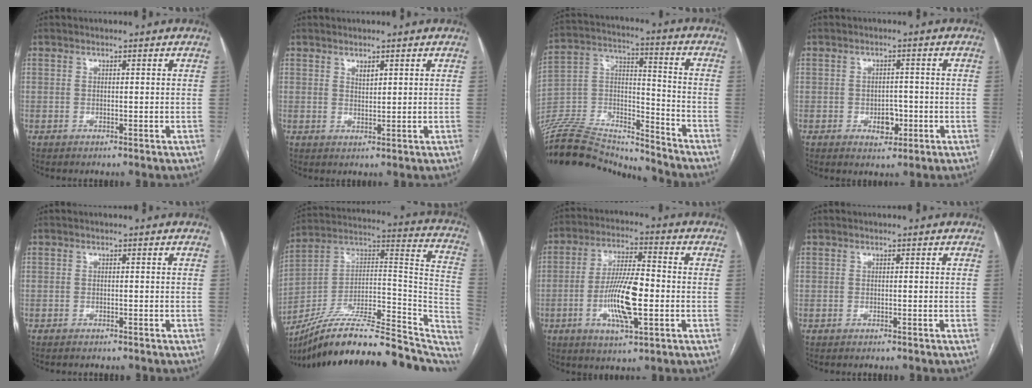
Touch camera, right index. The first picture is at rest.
{"total": 1.5, "force": [0.9, 0.6, 1.0], "torque": [-0.019, -0.002, 0.020]}
{"total": 26.2, "force": [-24.8, 4.9, 6.9], "torque": [-0.185, 0.010, -0.406]}
{"total": 3.6, "force": [-1.4, 2.3, 2.4], "torque": [-0.029, 0.006, -0.013]}
{"total": 2.1, "force": [-1.9, 0.7, 0.7], "torque": [-0.013, -0.002, -0.019]}
{"total": 31.6, "force": [-25.7, 8.1, 16.6], "torque": [-0.213, 0.024, -0.386]}
{"total": 11.7, "force": [-2.8, 2.6, 11.0], "torque": [-0.216, 0.002, -0.048]}
{"total": 1.1, "force": [-1.0, 0.4, 0.2], "torque": [-0.010, 0.000, -0.014]}